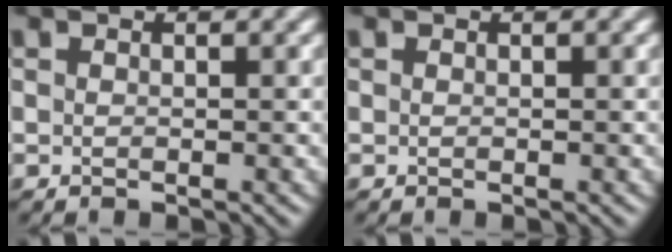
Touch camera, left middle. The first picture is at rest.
{"total": 0.0}